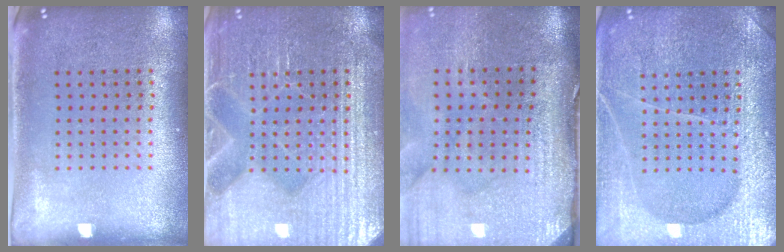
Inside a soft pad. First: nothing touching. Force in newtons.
{"total": 4.7, "press": 4.6, "slide": 0.6}
{"total": 4.6, "press": 3.8, "slide": 2.6}
{"total": 5.3, "press": 5.3, "slide": 0.6}